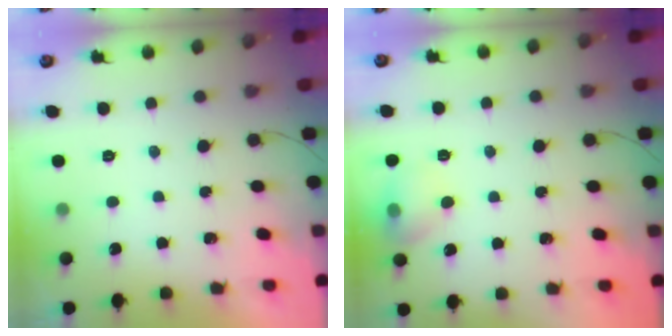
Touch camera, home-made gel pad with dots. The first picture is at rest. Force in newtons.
{"total": 9.3, "press": 9.2, "slide": 1.4}